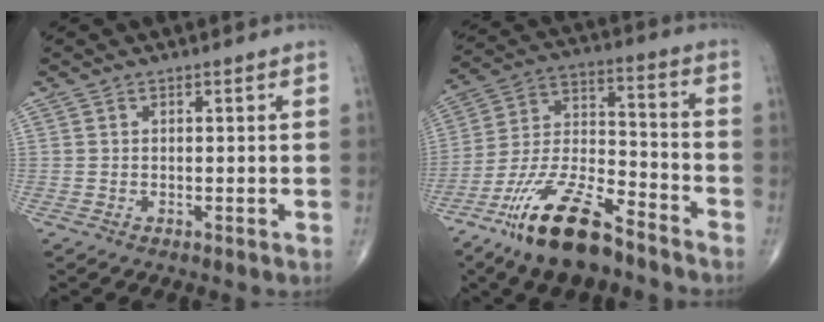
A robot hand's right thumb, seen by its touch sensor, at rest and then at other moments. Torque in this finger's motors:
{"motor_torque": [2.76, 1.23, 1.25, -1.51, 0.17]}